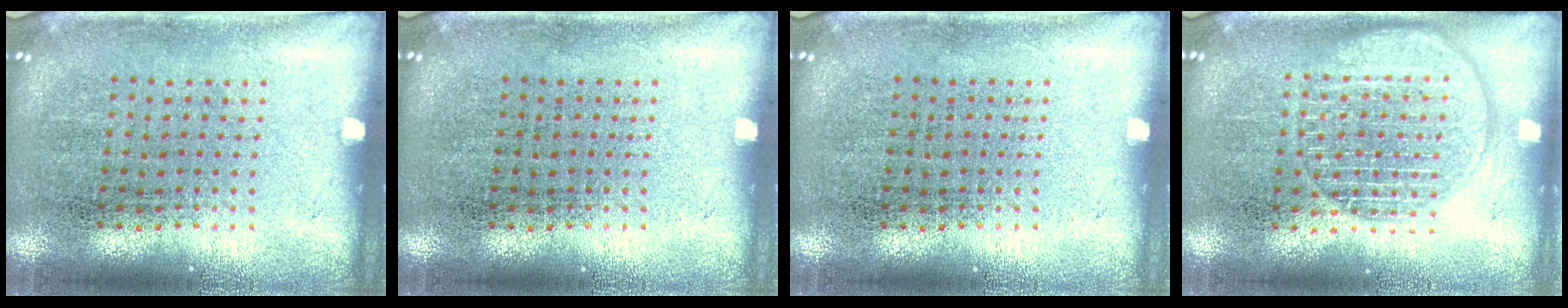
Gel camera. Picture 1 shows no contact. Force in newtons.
{"total": 0.0}
{"total": 0.0}
{"total": 1.8, "press": 1.8, "slide": 0.2}